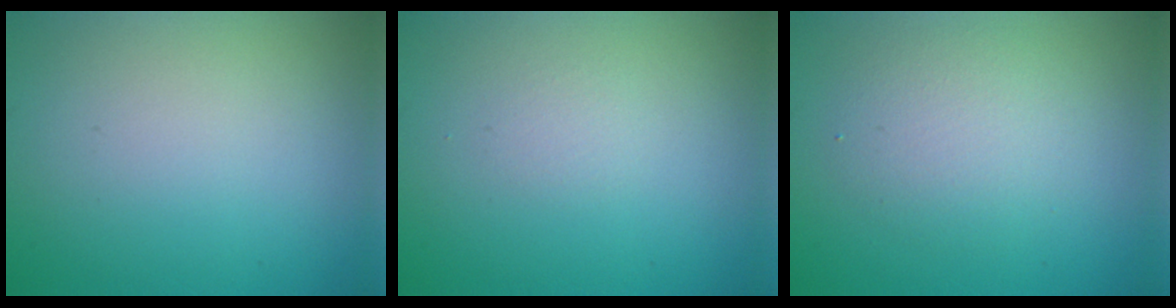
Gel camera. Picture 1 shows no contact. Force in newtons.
{"total": 0.0}
{"total": 2.9, "press": 2.9, "slide": 0.3}